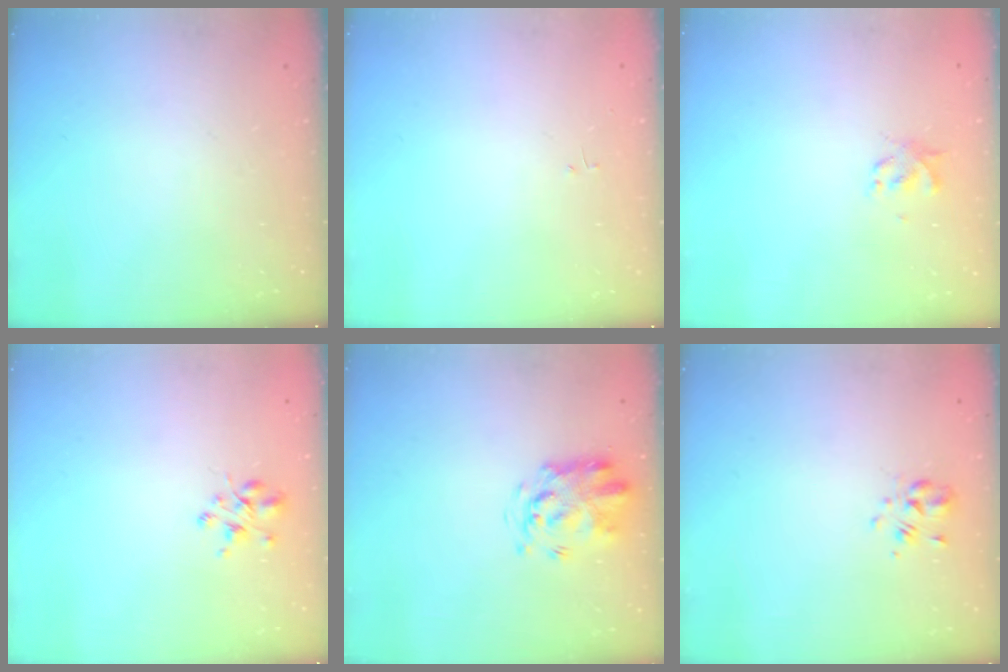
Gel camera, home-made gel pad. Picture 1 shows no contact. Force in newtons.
{"total": 0.0}
{"total": 1.9, "press": 1.9, "slide": 0.3}
{"total": 3.2, "press": 3.2, "slide": 0.5}
{"total": 3.4, "press": 3.4, "slide": 0.6}
{"total": 2.0, "press": 1.7, "slide": 0.9}